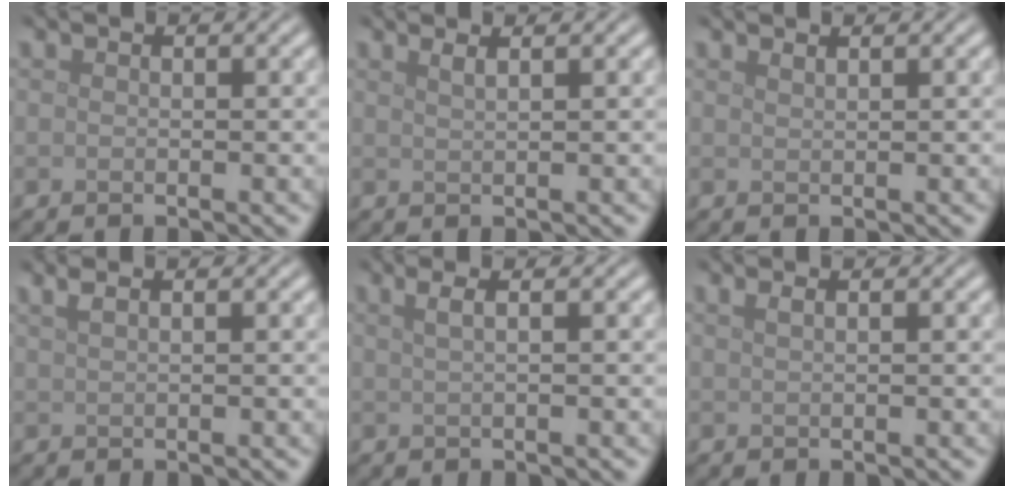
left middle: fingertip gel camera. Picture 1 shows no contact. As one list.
[{"total": 2.0, "force": [1.2, 0.8, 1.3], "torque": [0.001, 0.002, -0.001]}, {"total": 0.7, "force": [0.6, 0.2, 0.4], "torque": [0.000, -0.001, 0.009]}, {"total": 1.9, "force": [1.2, 0.8, 1.3], "torque": [-0.016, 0.001, 0.011]}, {"total": 2.9, "force": [1.3, 1.3, 2.2], "torque": [-0.019, 0.008, -0.006]}, {"total": 1.6, "force": [0.8, 0.8, 1.1], "torque": [-0.009, -0.003, 0.005]}]